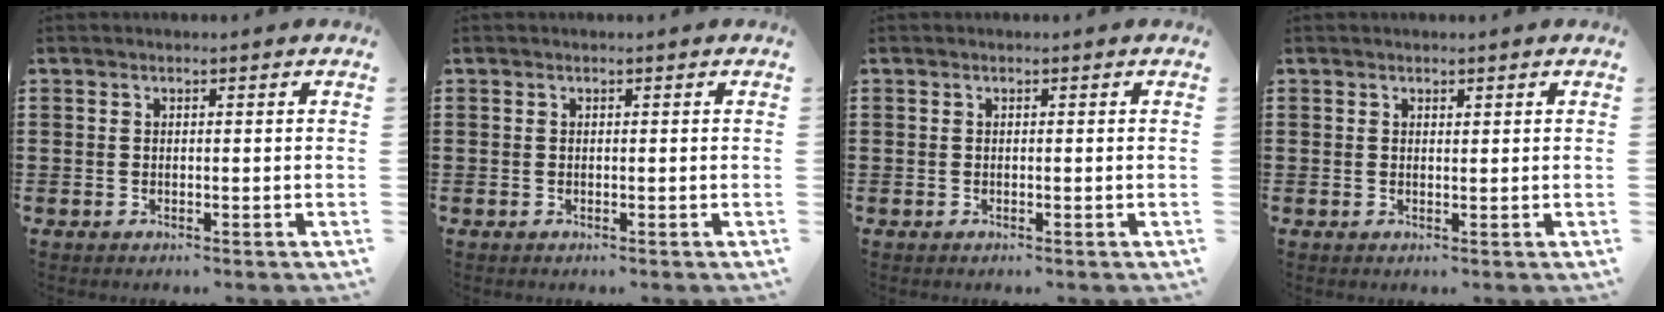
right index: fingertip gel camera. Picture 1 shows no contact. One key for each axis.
{"total": 0.0}
{"total": 0.0}
{"total": 0.6, "fx": 0.5, "fy": 0.3, "fz": 0.1, "tx": -0.003, "ty": 0.002, "tz": 0.010}